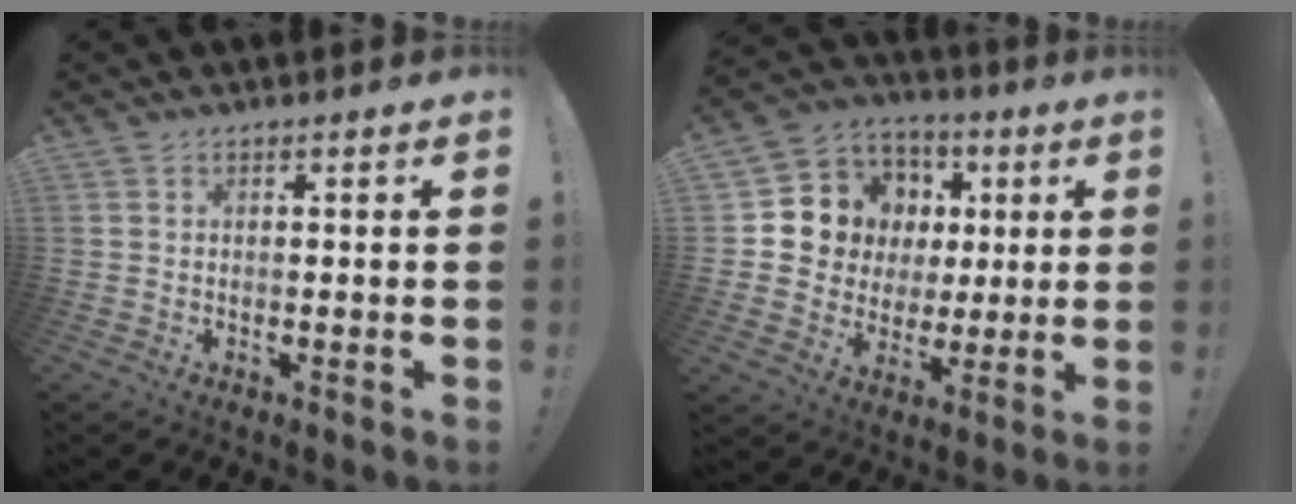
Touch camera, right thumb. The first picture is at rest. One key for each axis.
{"total": 11.1, "fx": 1.9, "fy": 10.7, "fz": 2.5, "tx": -0.036, "ty": -0.011, "tz": 0.061}